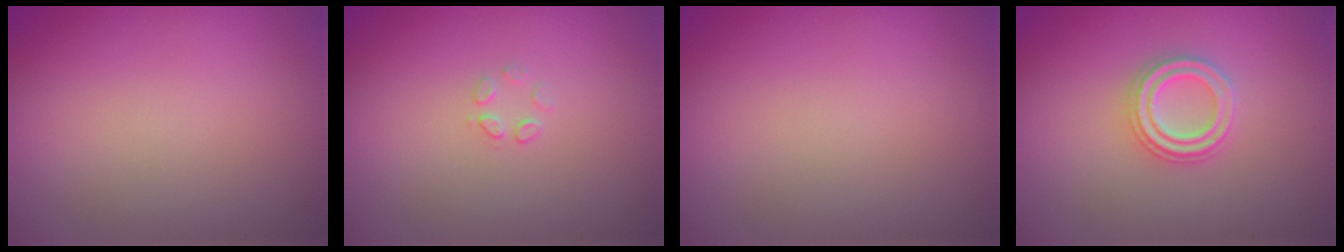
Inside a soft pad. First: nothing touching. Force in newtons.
{"total": 1.0, "press": 1.0, "slide": 0.1}
{"total": 0.0}
{"total": 3.2, "press": 3.1, "slide": 0.7}